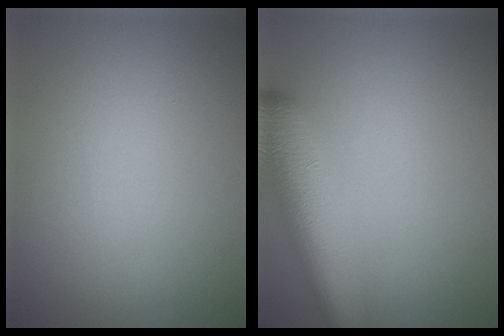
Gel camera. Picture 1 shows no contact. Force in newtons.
{"total": 7.2, "press": 7.2, "slide": 0.4}